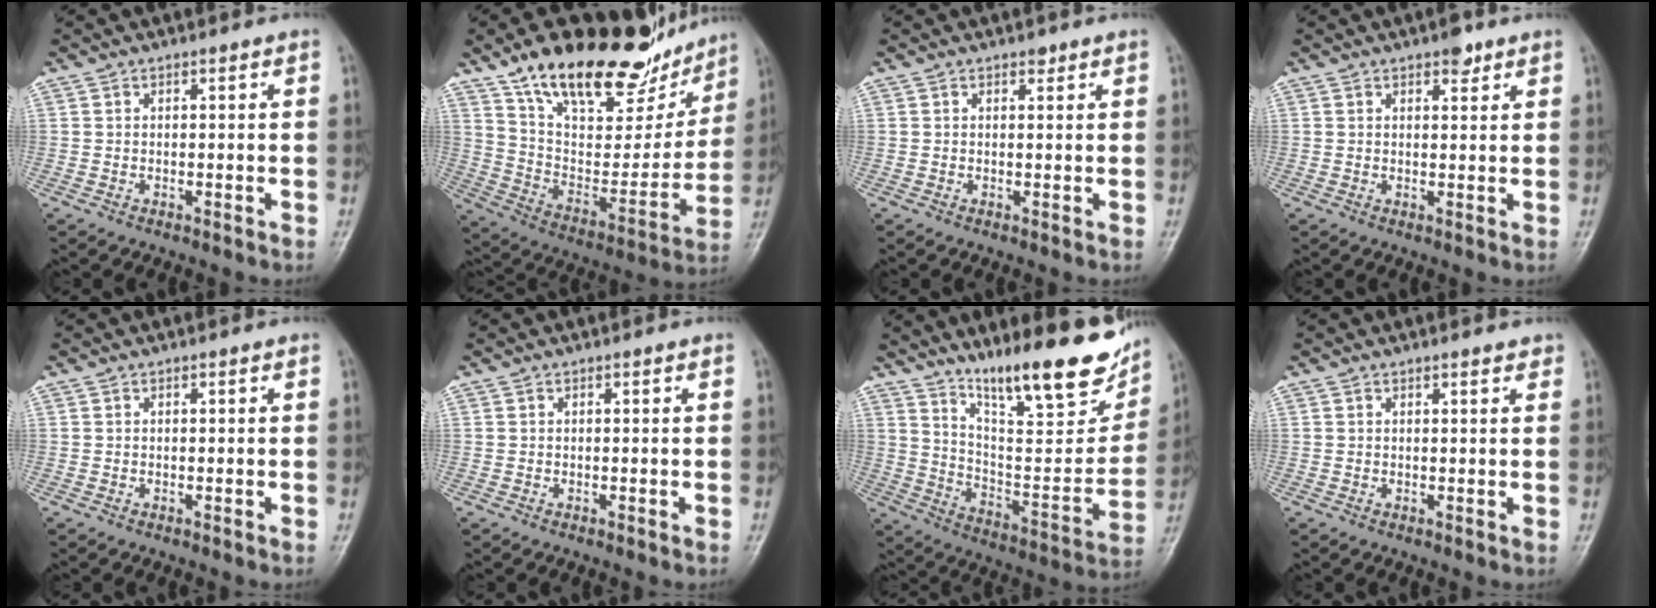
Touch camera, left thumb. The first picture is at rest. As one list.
[{"total": 28.2, "force": [19.3, 12.1, 16.6], "torque": [-0.214, -0.053, 0.313]}, {"total": 1.0, "force": [0.8, 0.5, 0.4], "torque": [-0.001, -0.005, 0.008]}, {"total": 2.8, "force": [2.0, 1.2, 1.6], "torque": [-0.013, -0.009, 0.026]}, {"total": 0.0}, {"total": 0.0}, {"total": 23.2, "force": [15.4, 5.9, 16.4], "torque": [-0.205, -0.071, 0.251]}, {"total": 1.5, "force": [1.2, 0.5, 0.7], "torque": [-0.006, -0.005, 0.013]}]